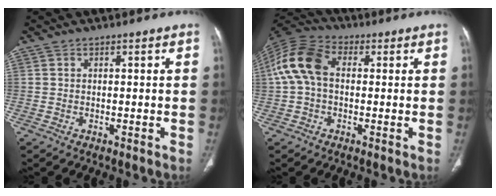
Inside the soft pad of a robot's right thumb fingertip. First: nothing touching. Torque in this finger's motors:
{"motor_torque": [-0.19, 0.50, 0.78, -0.74, 0.40]}